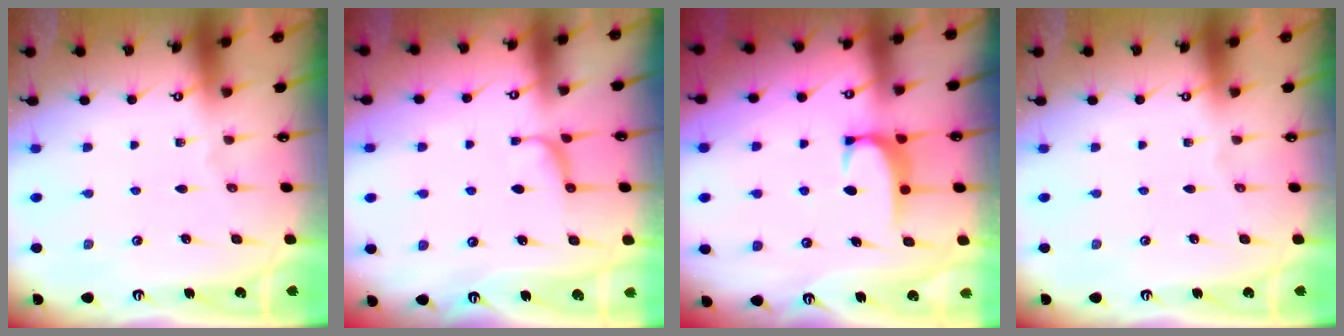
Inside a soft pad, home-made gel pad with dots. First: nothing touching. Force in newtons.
{"total": 2.0, "press": 1.8, "slide": 0.9}
{"total": 1.9, "press": 1.8, "slide": 0.5}
{"total": 0.0}